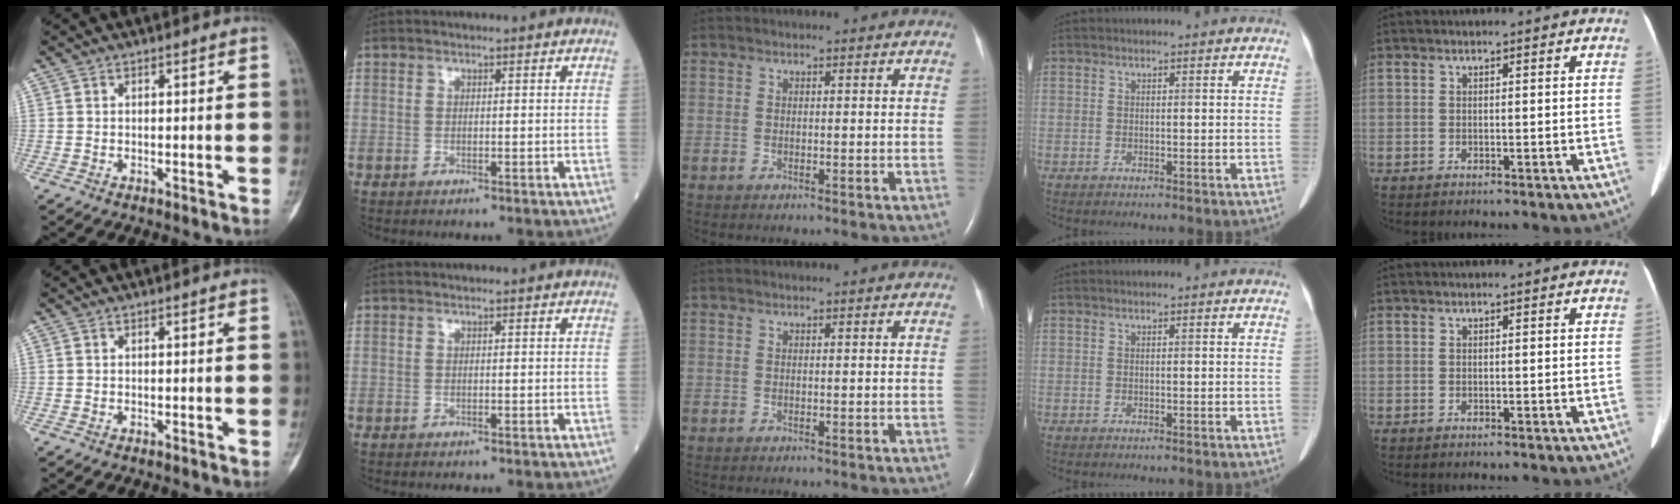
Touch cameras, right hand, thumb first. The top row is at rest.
{}